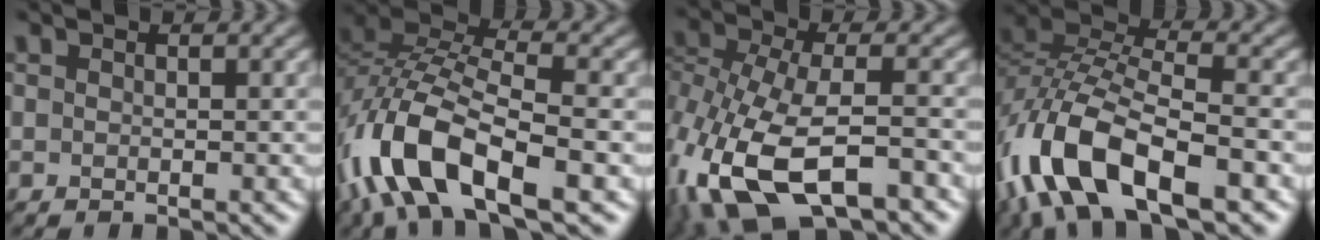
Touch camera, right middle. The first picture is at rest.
{"total": 11.3, "force": [-5.5, 4.9, 8.6], "torque": [-0.179, 0.006, -0.112]}
{"total": 11.6, "force": [-5.9, 5.5, 8.4], "torque": [-0.186, -0.010, -0.108]}
{"total": 12.0, "force": [-6.6, 5.2, 8.6], "torque": [-0.180, 0.003, -0.134]}